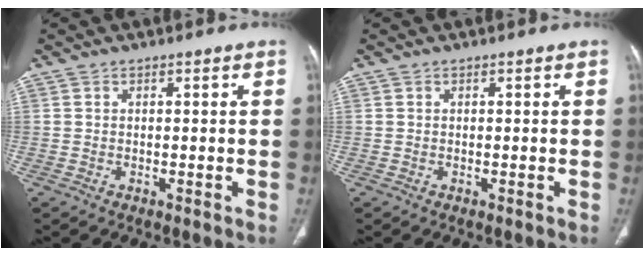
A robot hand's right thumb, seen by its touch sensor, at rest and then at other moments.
{"total": 0.0}